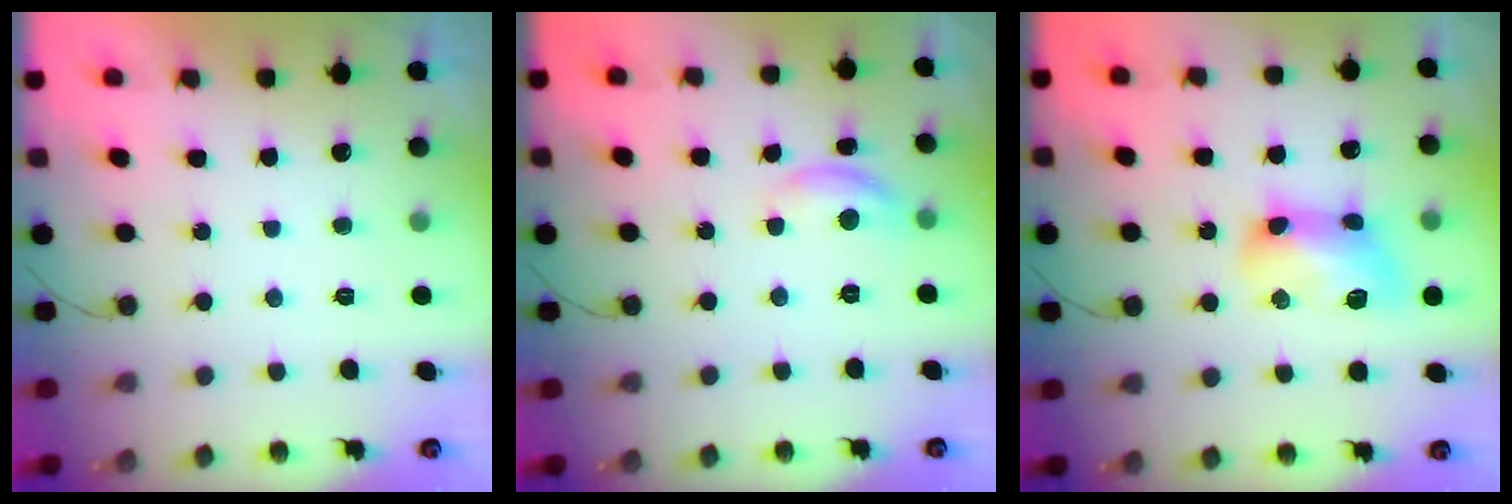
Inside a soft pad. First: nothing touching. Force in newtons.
{"total": 8.7, "press": 8.7, "slide": 0.3}
{"total": 12.1, "press": 12.1, "slide": 0.6}